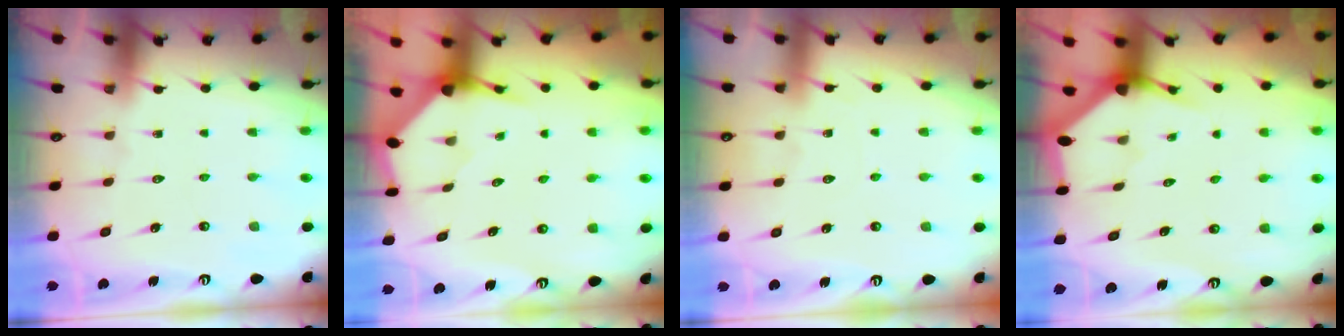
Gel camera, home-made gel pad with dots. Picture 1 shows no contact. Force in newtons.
{"total": 3.7, "press": 3.7, "slide": 0.4}
{"total": 2.8, "press": 2.8, "slide": 0.4}
{"total": 2.9, "press": 2.9, "slide": 0.2}